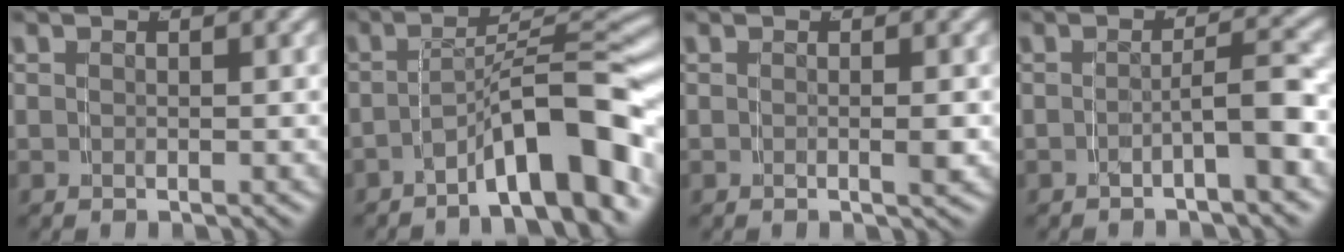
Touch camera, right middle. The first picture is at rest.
{"total": 8.5, "force": [-4.8, 1.7, 6.8], "torque": [-0.087, 0.013, -0.074]}
{"total": 0.9, "force": [-0.2, -0.5, 0.7], "torque": [-0.010, 0.000, -0.004]}
{"total": 3.0, "force": [-2.0, -0.3, 2.2], "torque": [-0.027, 0.004, -0.032]}